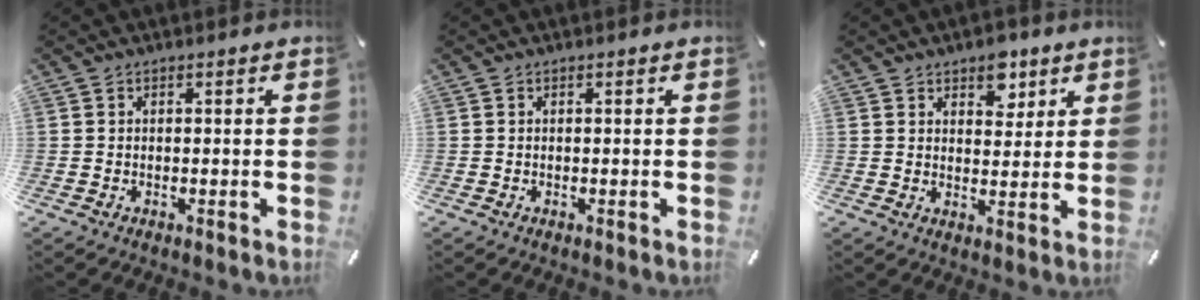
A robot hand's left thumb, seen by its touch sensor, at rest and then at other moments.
{"total": 0.0}
{"total": 6.4, "force": [4.3, 4.0, 2.6], "torque": [-0.009, -0.023, 0.067]}